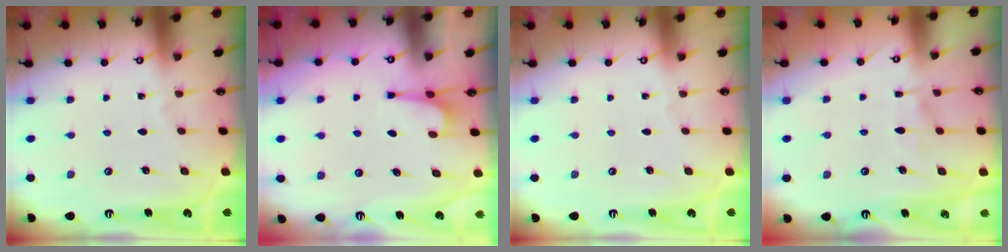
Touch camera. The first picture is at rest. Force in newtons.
{"total": 1.2, "press": 1.2, "slide": 0.5}
{"total": 0.0}
{"total": 5.8, "press": 5.8, "slide": 0.5}